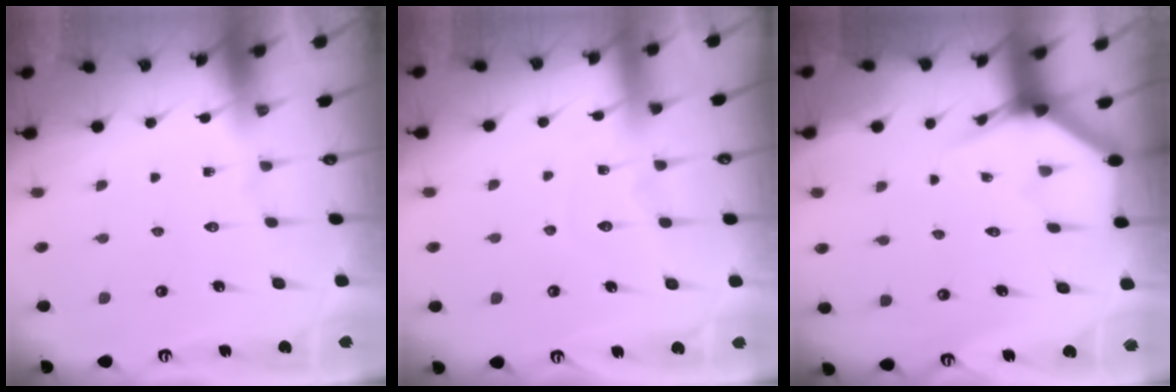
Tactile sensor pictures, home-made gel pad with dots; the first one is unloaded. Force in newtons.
{"total": 6.0, "press": 5.9, "slide": 0.7}
{"total": 3.7, "press": 3.7, "slide": 0.3}